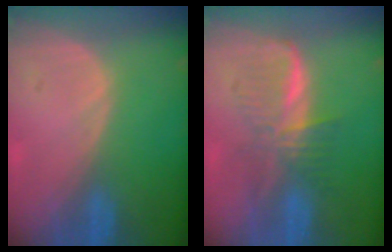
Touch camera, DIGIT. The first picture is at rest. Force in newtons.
{"total": 5.9, "press": 5.9, "slide": 0.8}